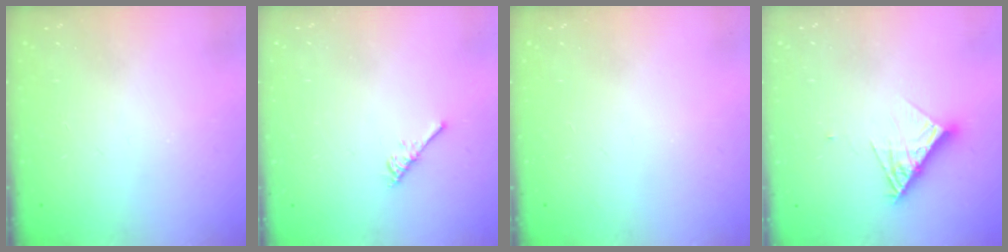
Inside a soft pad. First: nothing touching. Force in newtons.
{"total": 2.7, "press": 2.7, "slide": 0.5}
{"total": 0.0}
{"total": 9.3, "press": 9.2, "slide": 0.8}